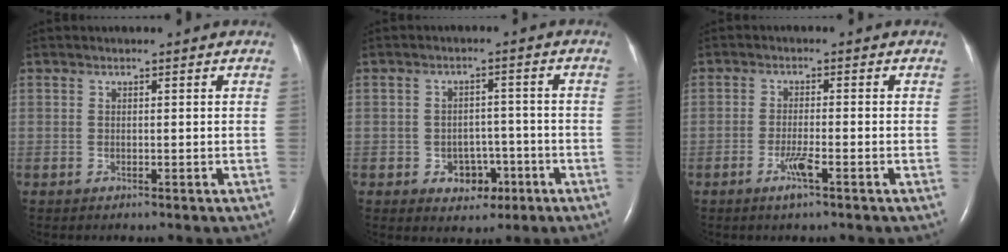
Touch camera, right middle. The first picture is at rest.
{"total": 5.0, "force": [-2.2, 3.7, 2.6], "torque": [-0.033, 0.014, -0.023]}
{"total": 3.1, "force": [-1.7, 0.0, 2.5], "torque": [-0.055, -0.005, -0.034]}